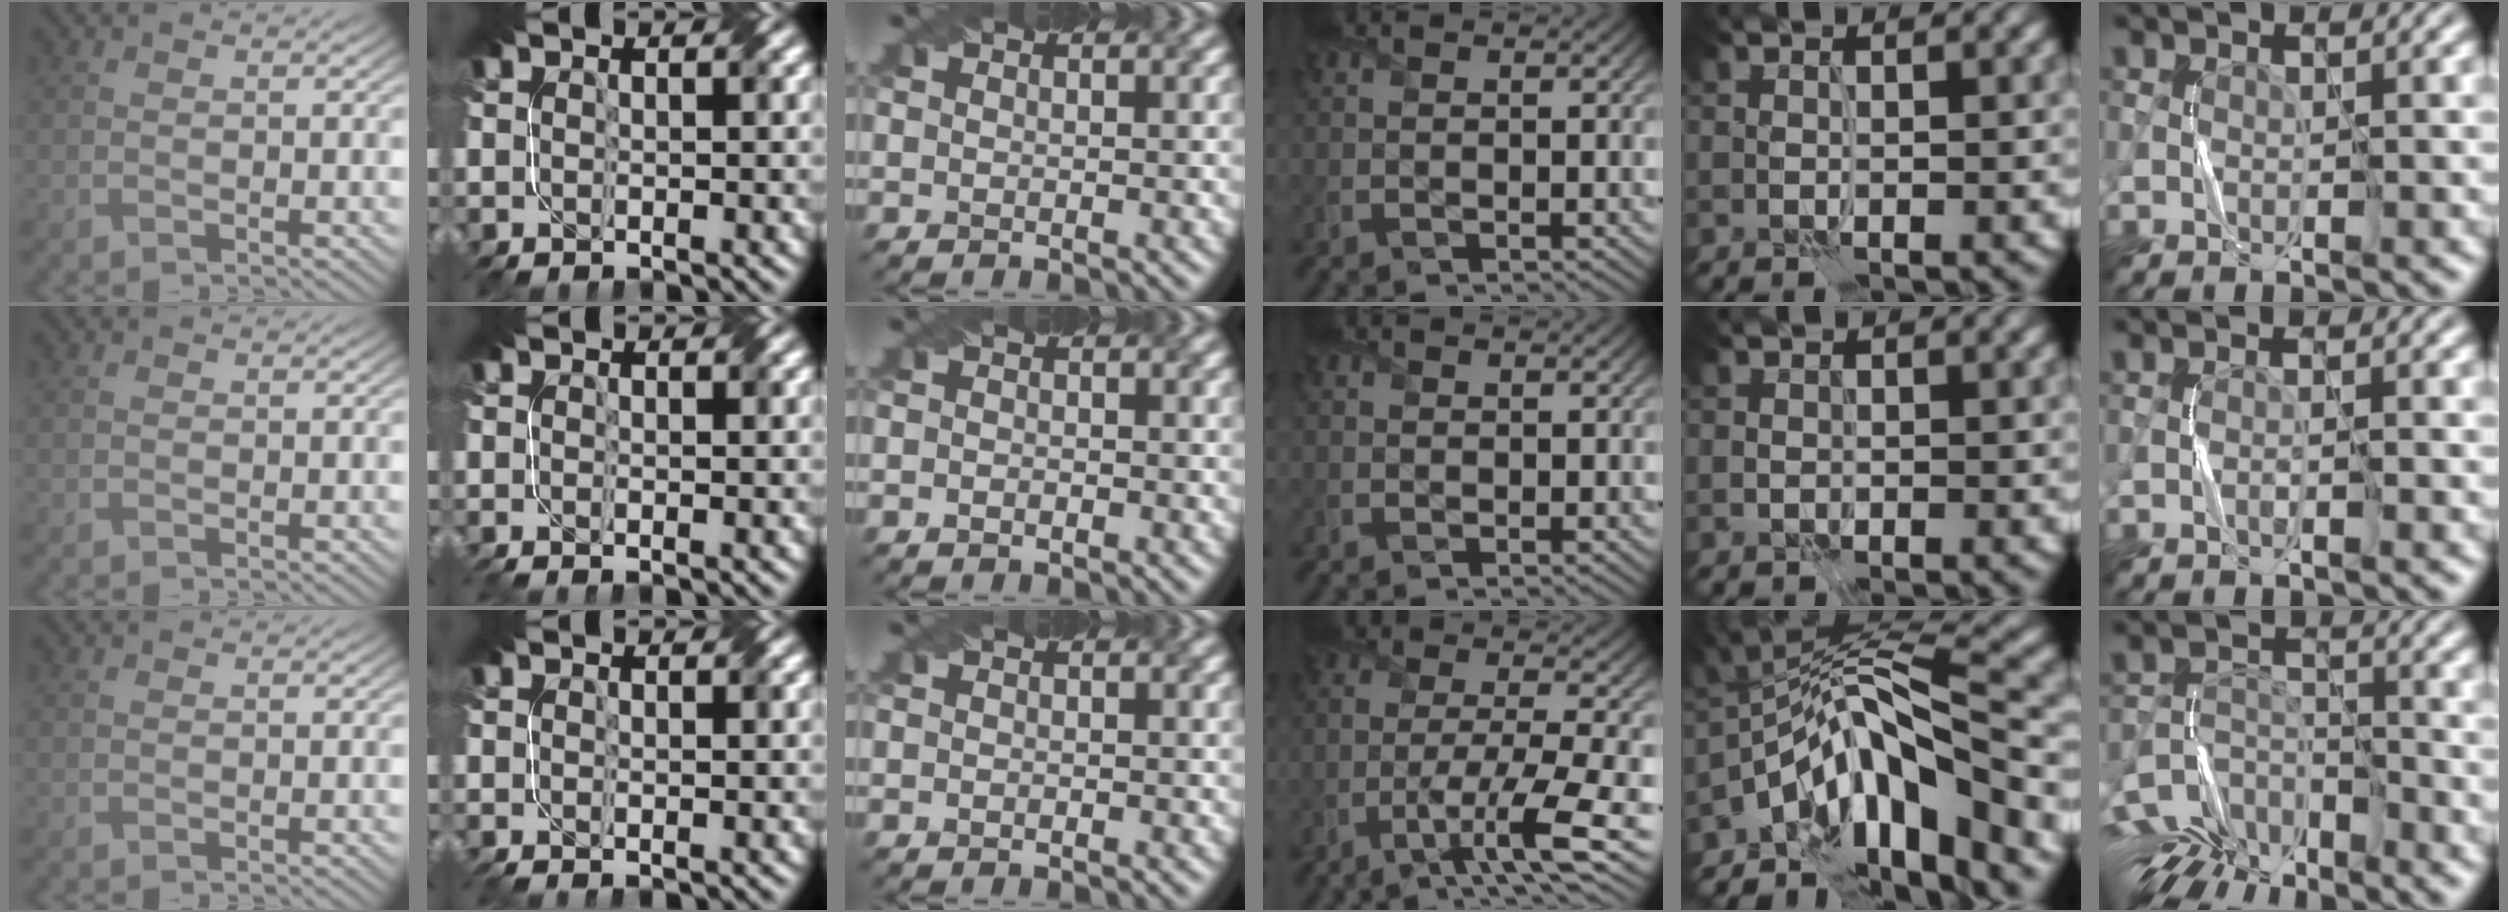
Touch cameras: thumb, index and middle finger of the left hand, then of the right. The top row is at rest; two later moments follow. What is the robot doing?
{"motion": "fold", "object": "netting"}